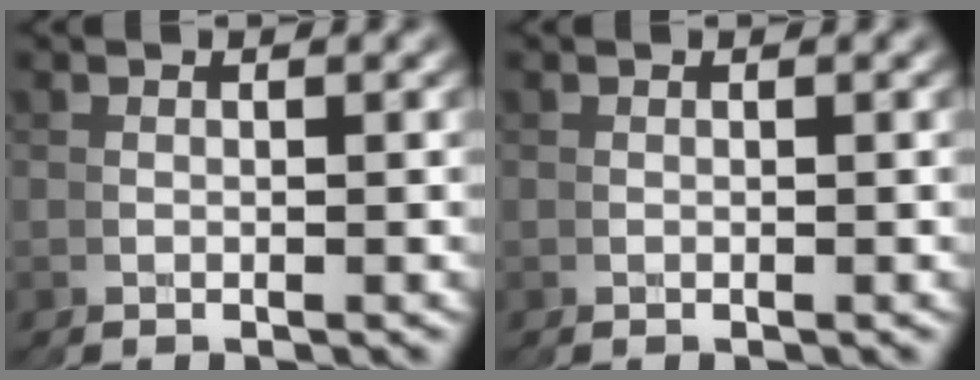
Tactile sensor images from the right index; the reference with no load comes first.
{"total": 0.0}